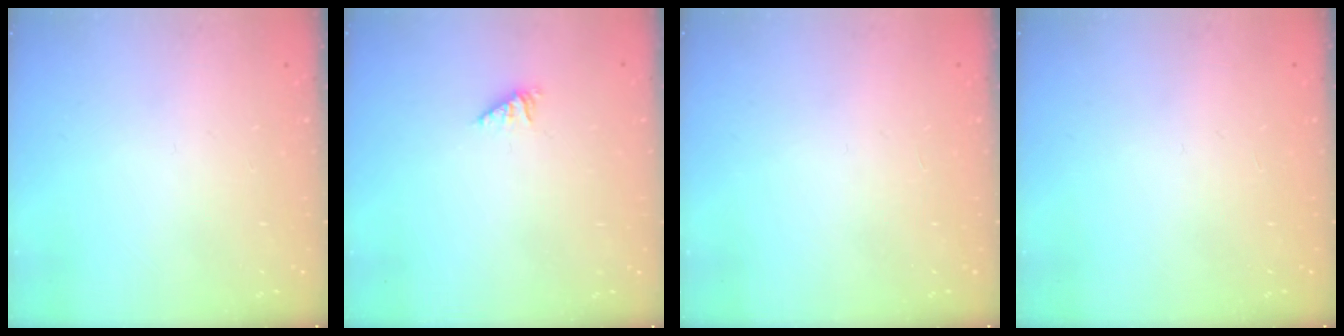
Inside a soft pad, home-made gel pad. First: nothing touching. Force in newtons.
{"total": 1.5, "press": 1.5, "slide": 0.3}
{"total": 0.0}
{"total": 0.0}